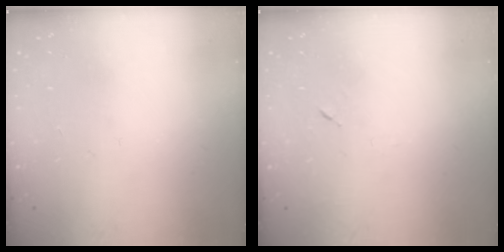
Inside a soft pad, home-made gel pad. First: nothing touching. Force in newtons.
{"total": 4.2, "press": 4.1, "slide": 0.7}